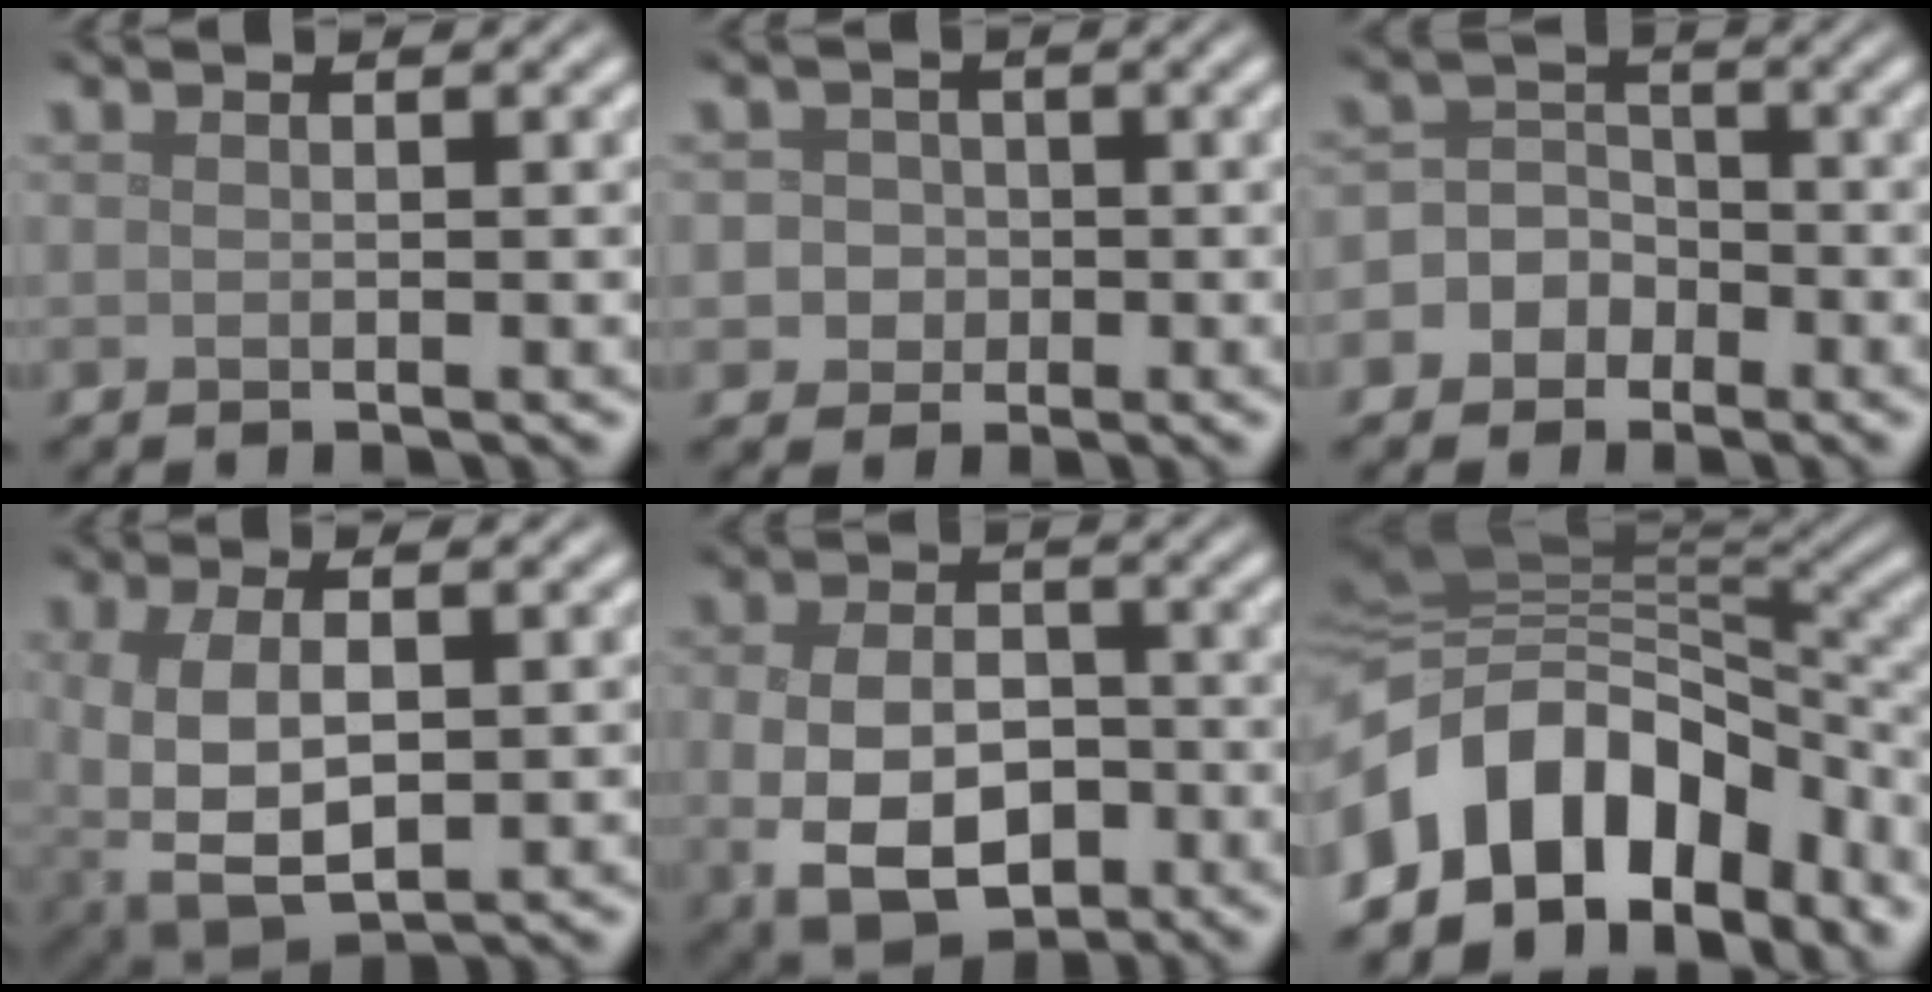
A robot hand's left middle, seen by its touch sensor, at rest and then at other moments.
{"total": 3.6, "force": [-0.1, 3.4, 1.1], "torque": [0.007, 0.022, -0.015]}
{"total": 6.3, "force": [-2.8, 5.6, 1.1], "torque": [-0.005, 0.013, -0.074]}
{"total": 7.0, "force": [-0.1, 4.0, 5.7], "torque": [-0.129, -0.018, 0.013]}
{"total": 8.1, "force": [-2.2, 5.4, 5.6], "torque": [-0.122, -0.022, -0.037]}
{"total": 12.9, "force": [-6.1, 9.1, 6.7], "torque": [-0.139, 0.008, -0.103]}